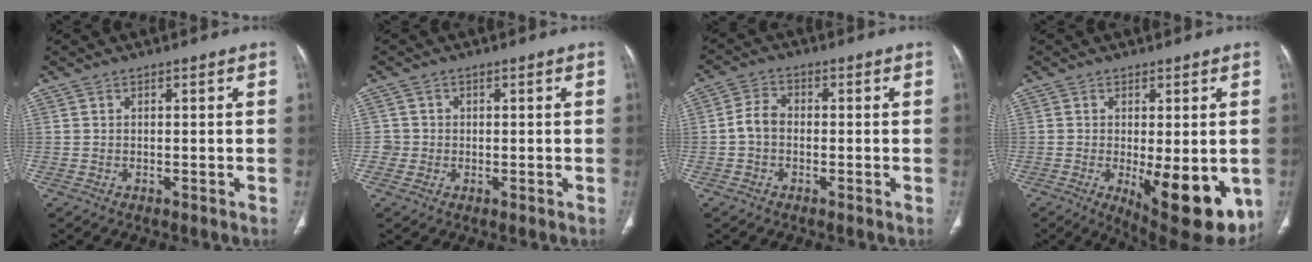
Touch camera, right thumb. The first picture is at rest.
{"total": 2.2, "force": [-0.3, 2.2, -0.2], "torque": [0.021, 0.009, -0.008]}
{"total": 4.1, "force": [-0.7, 2.9, 2.7], "torque": [-0.047, 0.013, -0.022]}
{"total": 15.3, "force": [-3.7, 5.7, 13.7], "torque": [-0.155, -0.023, -0.031]}